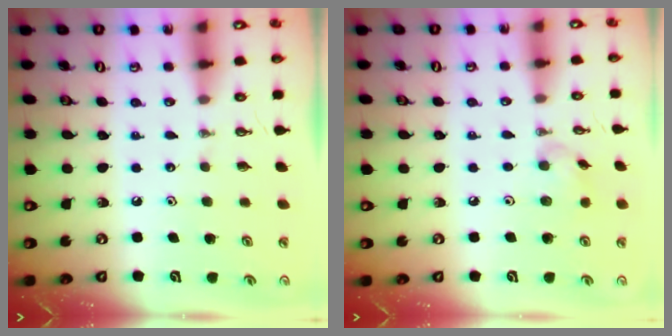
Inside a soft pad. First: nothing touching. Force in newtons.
{"total": 5.9, "press": 5.8, "slide": 1.2}